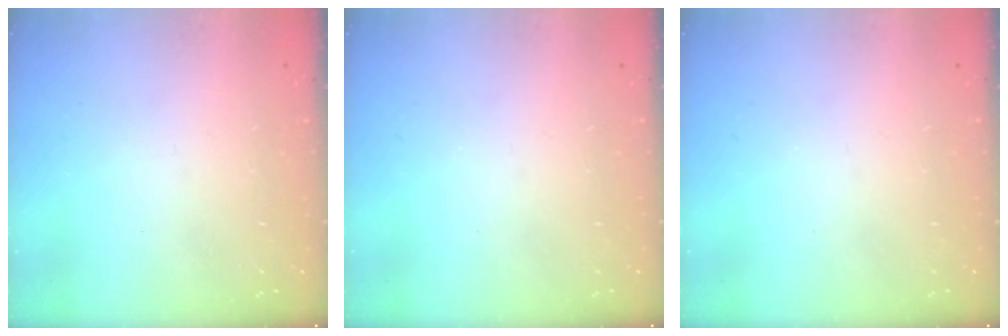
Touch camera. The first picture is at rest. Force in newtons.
{"total": 0.0}
{"total": 0.0}